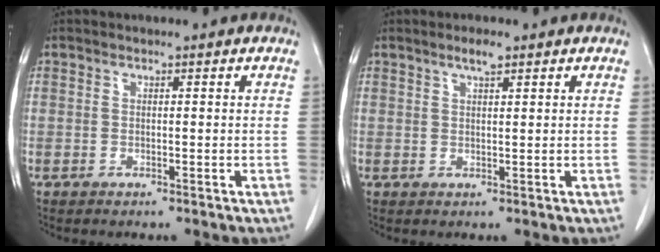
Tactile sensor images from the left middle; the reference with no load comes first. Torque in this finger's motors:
{"motor_torque": [0.40, -0.35, -0.01, 0.03]}